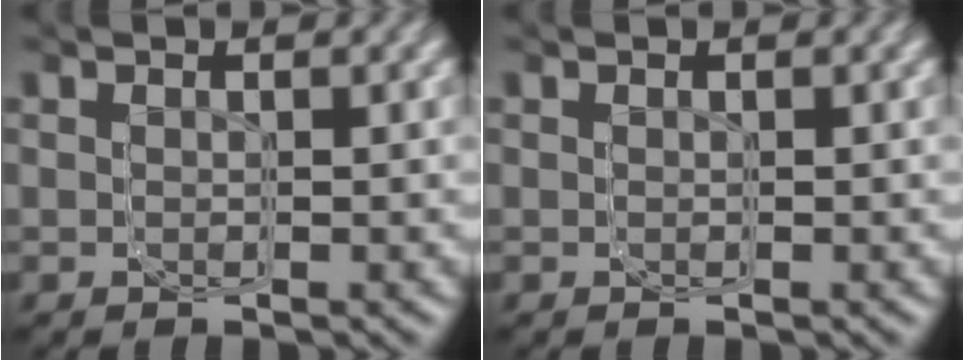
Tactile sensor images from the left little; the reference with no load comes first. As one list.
[{"total": 0.0}]